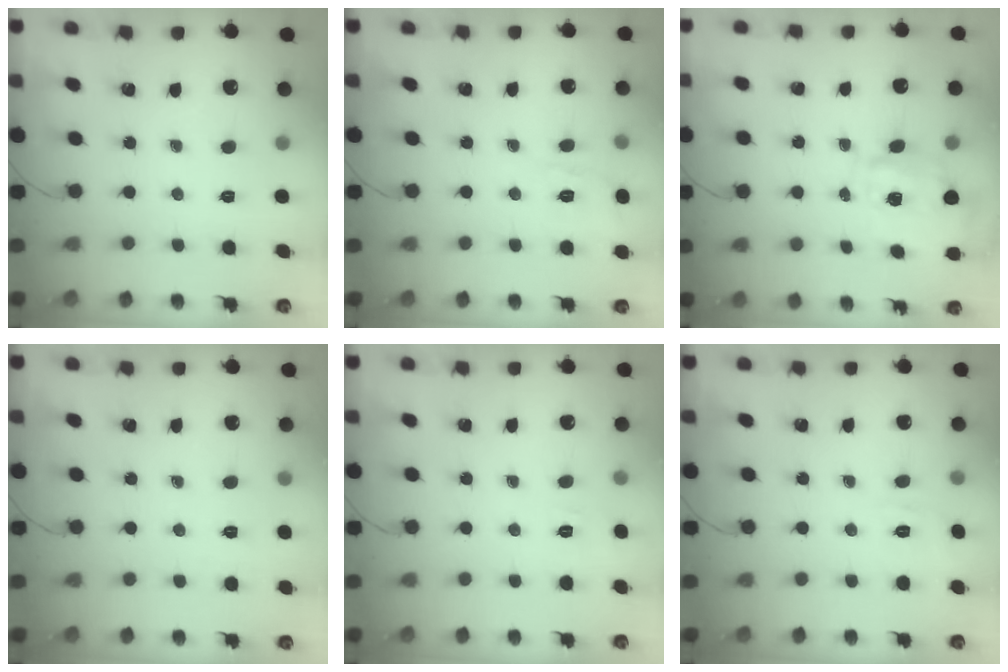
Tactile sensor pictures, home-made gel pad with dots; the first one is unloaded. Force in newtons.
{"total": 2.8, "press": 2.2, "slide": 1.7}
{"total": 1.5, "press": 1.5, "slide": 0.5}
{"total": 2.0, "press": 1.0, "slide": 1.7}
{"total": 2.8, "press": 2.2, "slide": 1.8}
{"total": 2.0, "press": 0.4, "slide": 1.9}